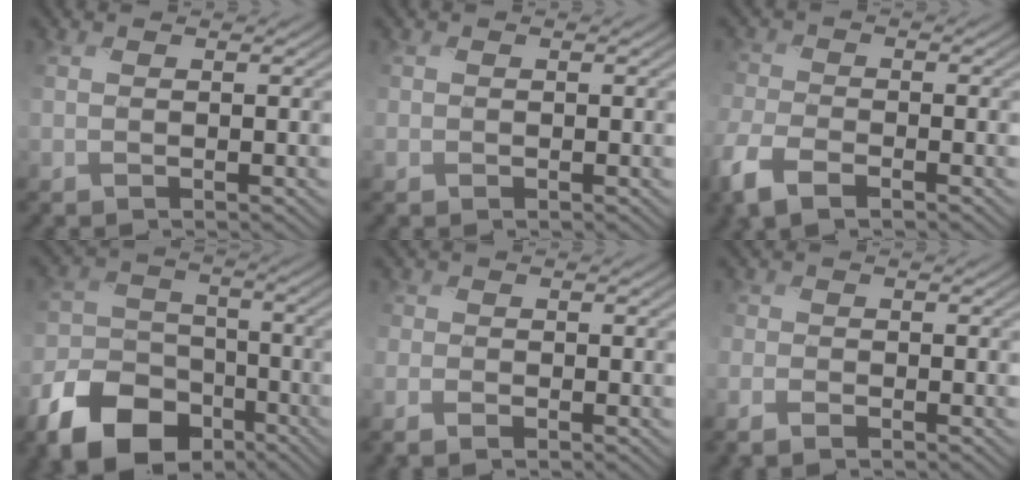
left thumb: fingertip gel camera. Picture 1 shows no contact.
{"total": 0.9, "force": [0.0, 0.9, 0.0], "torque": [0.001, -0.003, -0.005]}
{"total": 6.3, "force": [-4.0, 3.1, 3.8], "torque": [-0.092, -0.012, -0.090]}
{"total": 12.1, "force": [-7.3, 7.7, 5.8], "torque": [-0.134, -0.019, -0.141]}
{"total": 2.4, "force": [-1.4, 1.6, 1.1], "torque": [-0.027, -0.007, -0.035]}
{"total": 2.6, "force": [-1.7, 1.5, 1.3], "torque": [-0.029, -0.006, -0.039]}